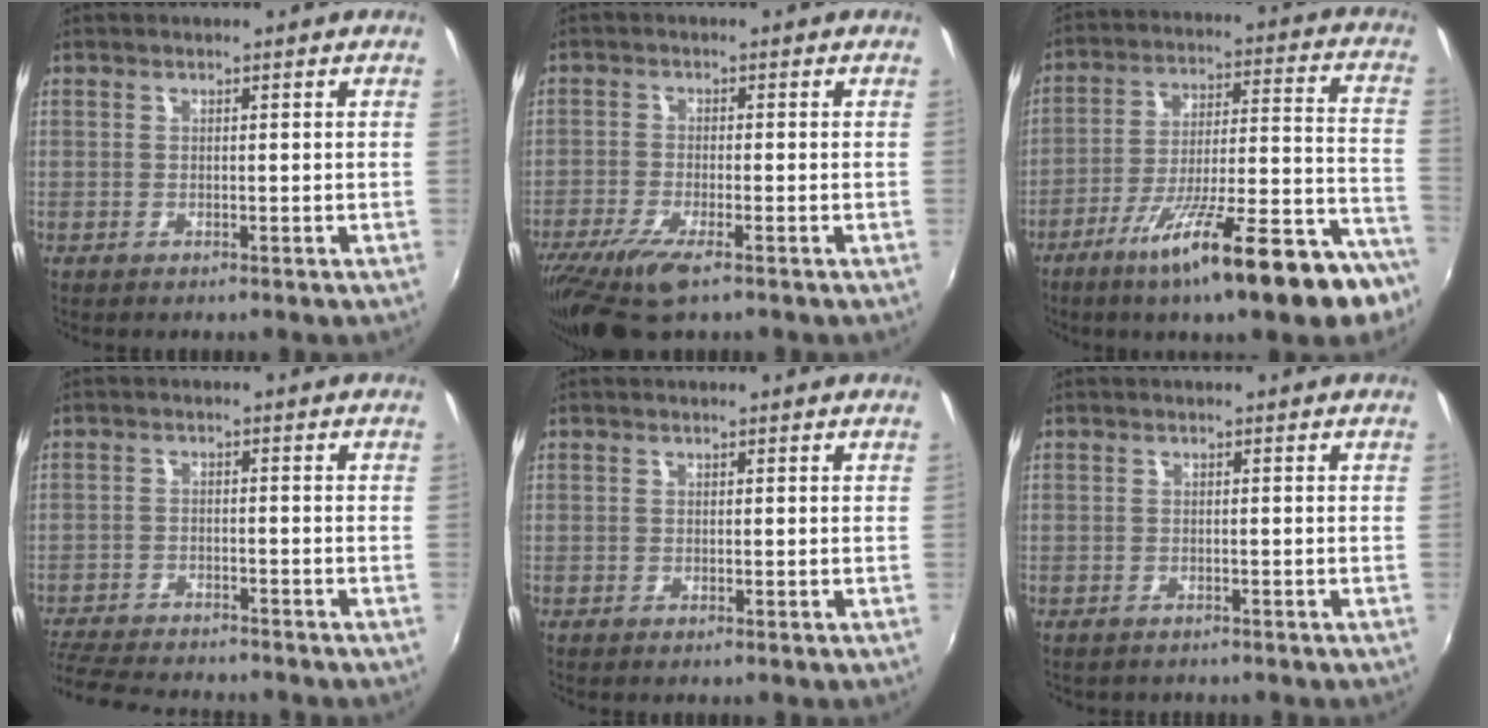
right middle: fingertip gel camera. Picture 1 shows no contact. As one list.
[{"total": 10.5, "force": [-7.0, 2.4, 7.5], "torque": [-0.163, -0.039, -0.127]}, {"total": 22.0, "force": [-15.3, 2.5, 15.7], "torque": [-0.236, -0.036, -0.235]}, {"total": 12.3, "force": [-11.1, 2.8, 4.5], "torque": [-0.119, -0.016, -0.184]}, {"total": 0.0}, {"total": 1.3, "force": [-1.1, 0.7, 0.2], "torque": [-0.009, -0.003, -0.016]}]